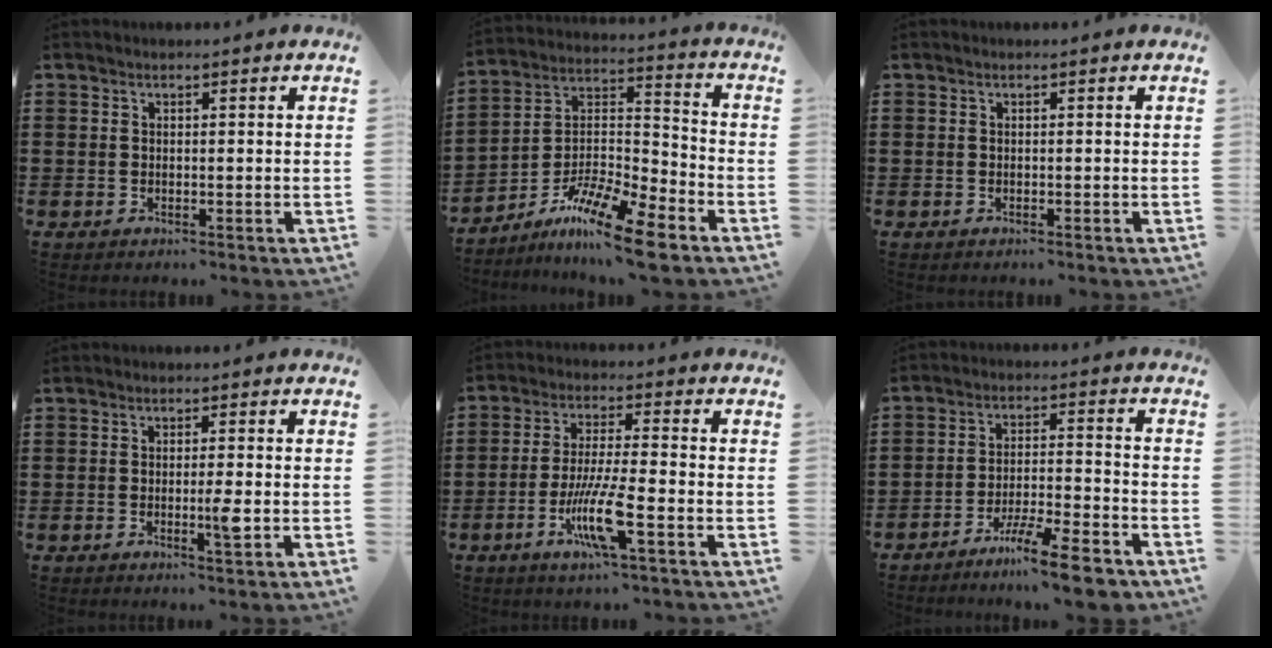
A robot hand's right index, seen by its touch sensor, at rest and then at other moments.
{"total": 11.5, "force": [-9.1, 1.5, 6.9], "torque": [-0.135, 0.017, -0.182]}
{"total": 0.0}
{"total": 3.1, "force": [-0.9, -0.1, 3.0], "torque": [-0.056, -0.011, -0.019]}
{"total": 9.0, "force": [-3.8, 1.0, 8.1], "torque": [-0.171, -0.016, -0.076]}
{"total": 10.0, "force": [-7.7, 0.9, 6.2], "torque": [-0.106, 0.011, -0.143]}